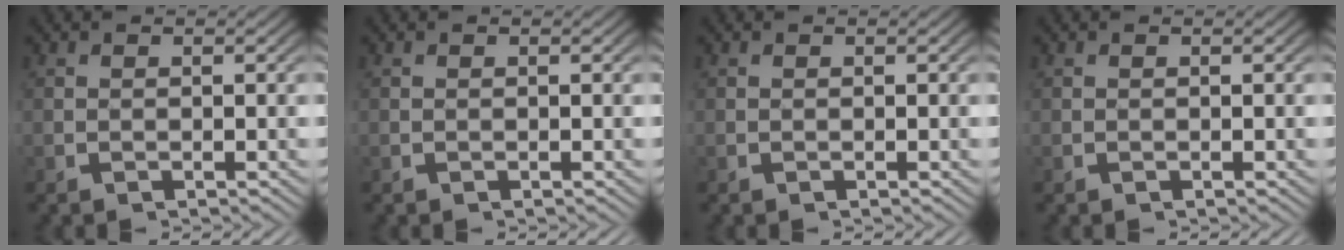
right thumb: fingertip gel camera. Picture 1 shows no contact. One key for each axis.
{"total": 0.0}
{"total": 0.0}
{"total": 0.0}